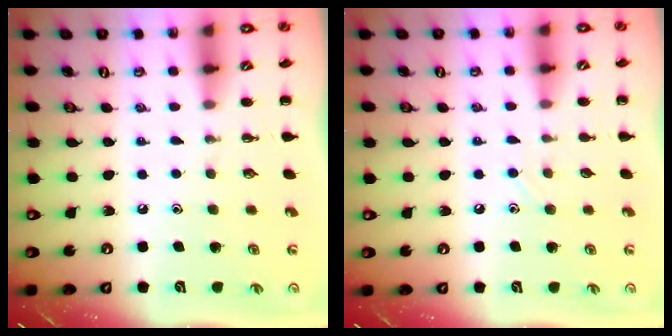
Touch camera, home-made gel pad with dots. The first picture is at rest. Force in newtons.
{"total": 2.0, "press": 2.0, "slide": 0.6}